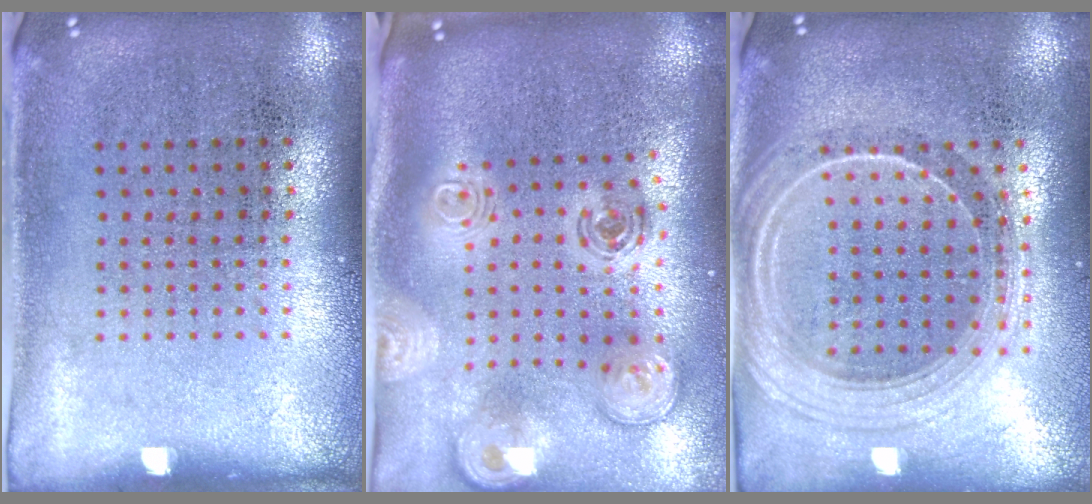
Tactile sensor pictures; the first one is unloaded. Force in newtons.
{"total": 3.0, "press": 2.1, "slide": 2.1}
{"total": 2.4, "press": 2.0, "slide": 1.3}